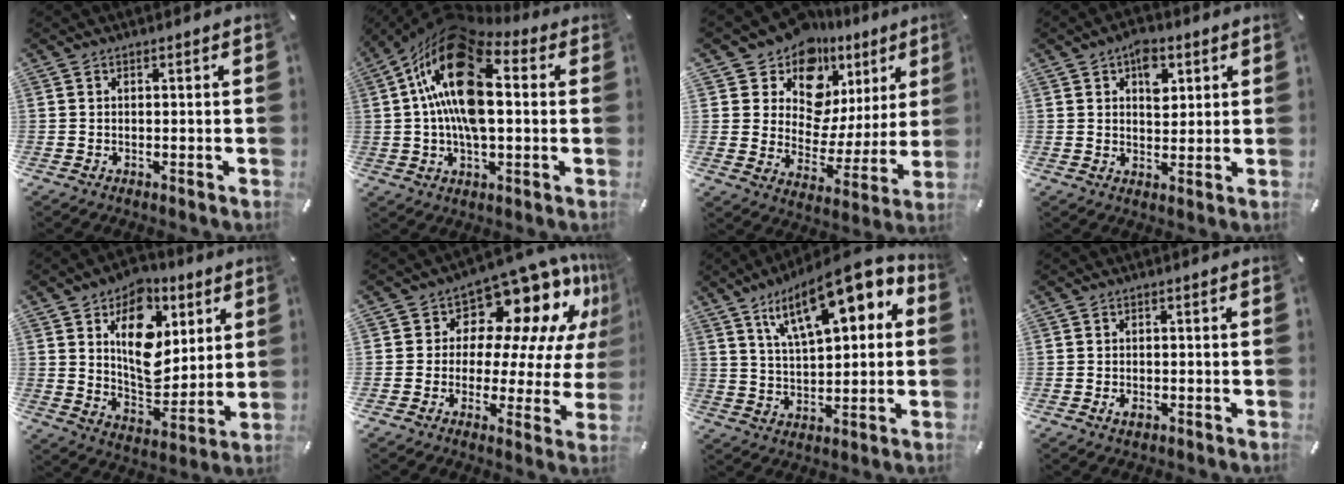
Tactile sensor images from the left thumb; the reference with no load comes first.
{"total": 21.0, "force": [4.1, 11.5, 17.0], "torque": [-0.323, -0.008, 0.066]}
{"total": 13.7, "force": [9.8, 8.5, 4.3], "torque": [-0.079, -0.098, 0.174]}
{"total": 6.5, "force": [2.9, 4.5, 3.8], "torque": [-0.036, -0.008, 0.044]}
{"total": 16.3, "force": [6.3, 11.4, 9.8], "torque": [-0.132, -0.028, 0.115]}
{"total": 14.3, "force": [9.2, 8.1, 7.4], "torque": [-0.102, -0.088, 0.153]}
{"total": 17.1, "force": [9.1, 7.1, 12.6], "torque": [-0.206, -0.029, 0.151]}
{"total": 1.7, "force": [-0.6, 1.0, 1.1], "torque": [-0.021, 0.002, -0.011]}